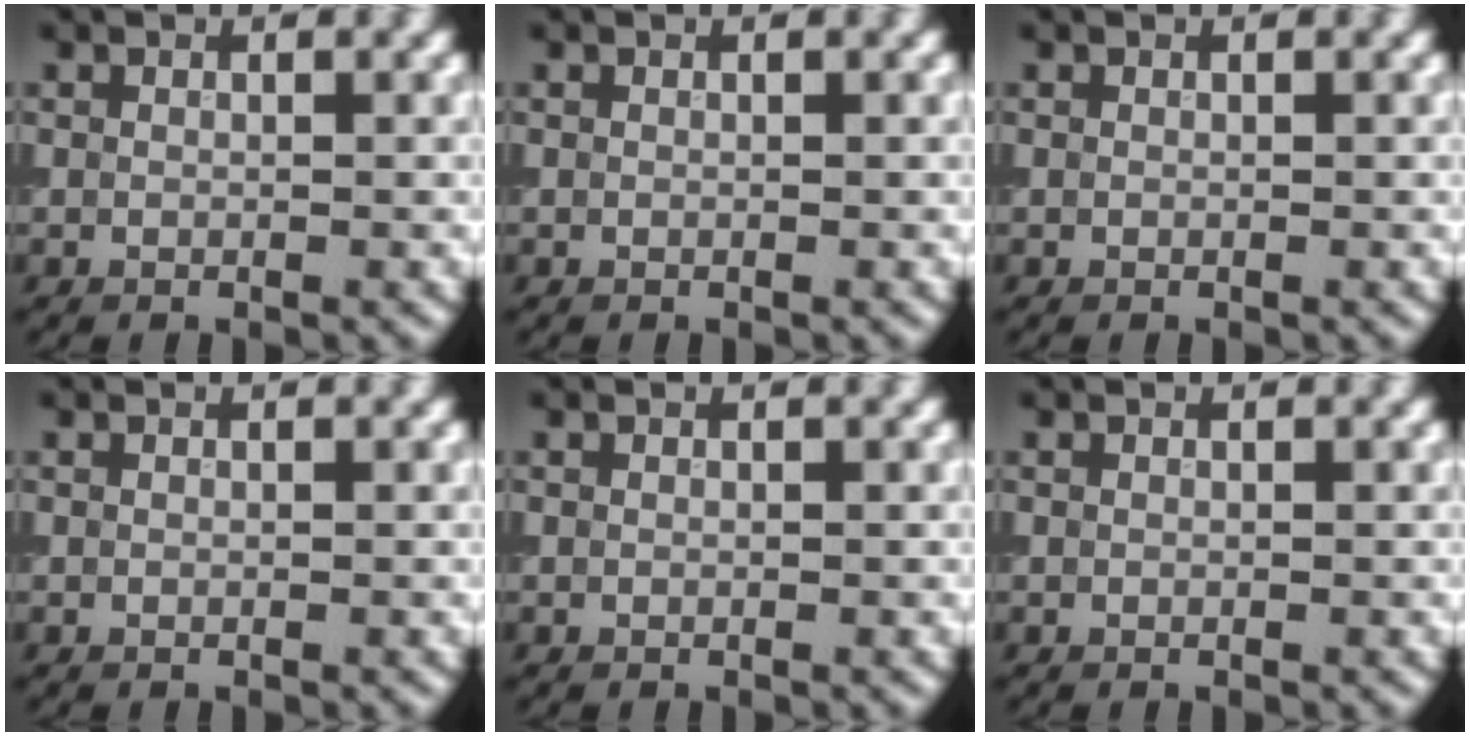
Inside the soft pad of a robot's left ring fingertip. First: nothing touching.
{"total": 0.0}
{"total": 0.0}
{"total": 0.0}
{"total": 0.0}
{"total": 0.0}